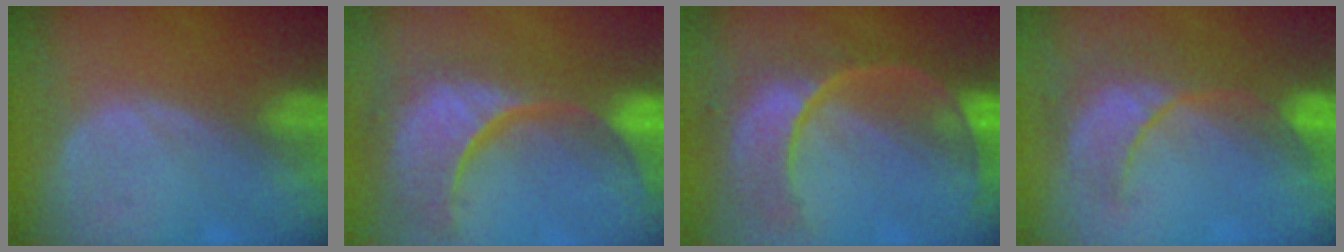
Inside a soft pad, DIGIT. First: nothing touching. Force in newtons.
{"total": 15.5, "press": 12.2, "slide": 9.5}
{"total": 11.1, "press": 9.3, "slide": 6.1}
{"total": 8.3, "press": 8.2, "slide": 1.1}